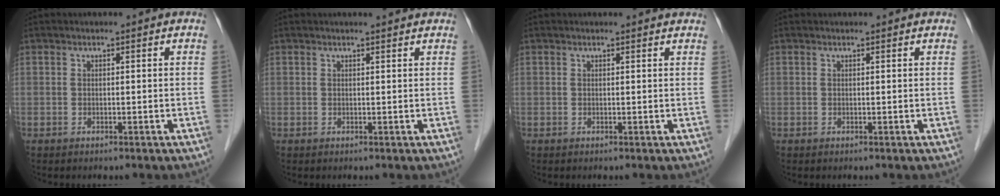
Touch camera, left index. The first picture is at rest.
{"total": 2.1, "force": [2.0, 0.0, 0.7], "torque": [-0.014, 0.004, 0.023]}
{"total": 3.1, "force": [3.1, 0.2, 0.6], "torque": [-0.011, 0.016, 0.029]}
{"total": 1.3, "force": [1.3, 0.2, 0.3], "torque": [-0.009, 0.015, 0.017]}